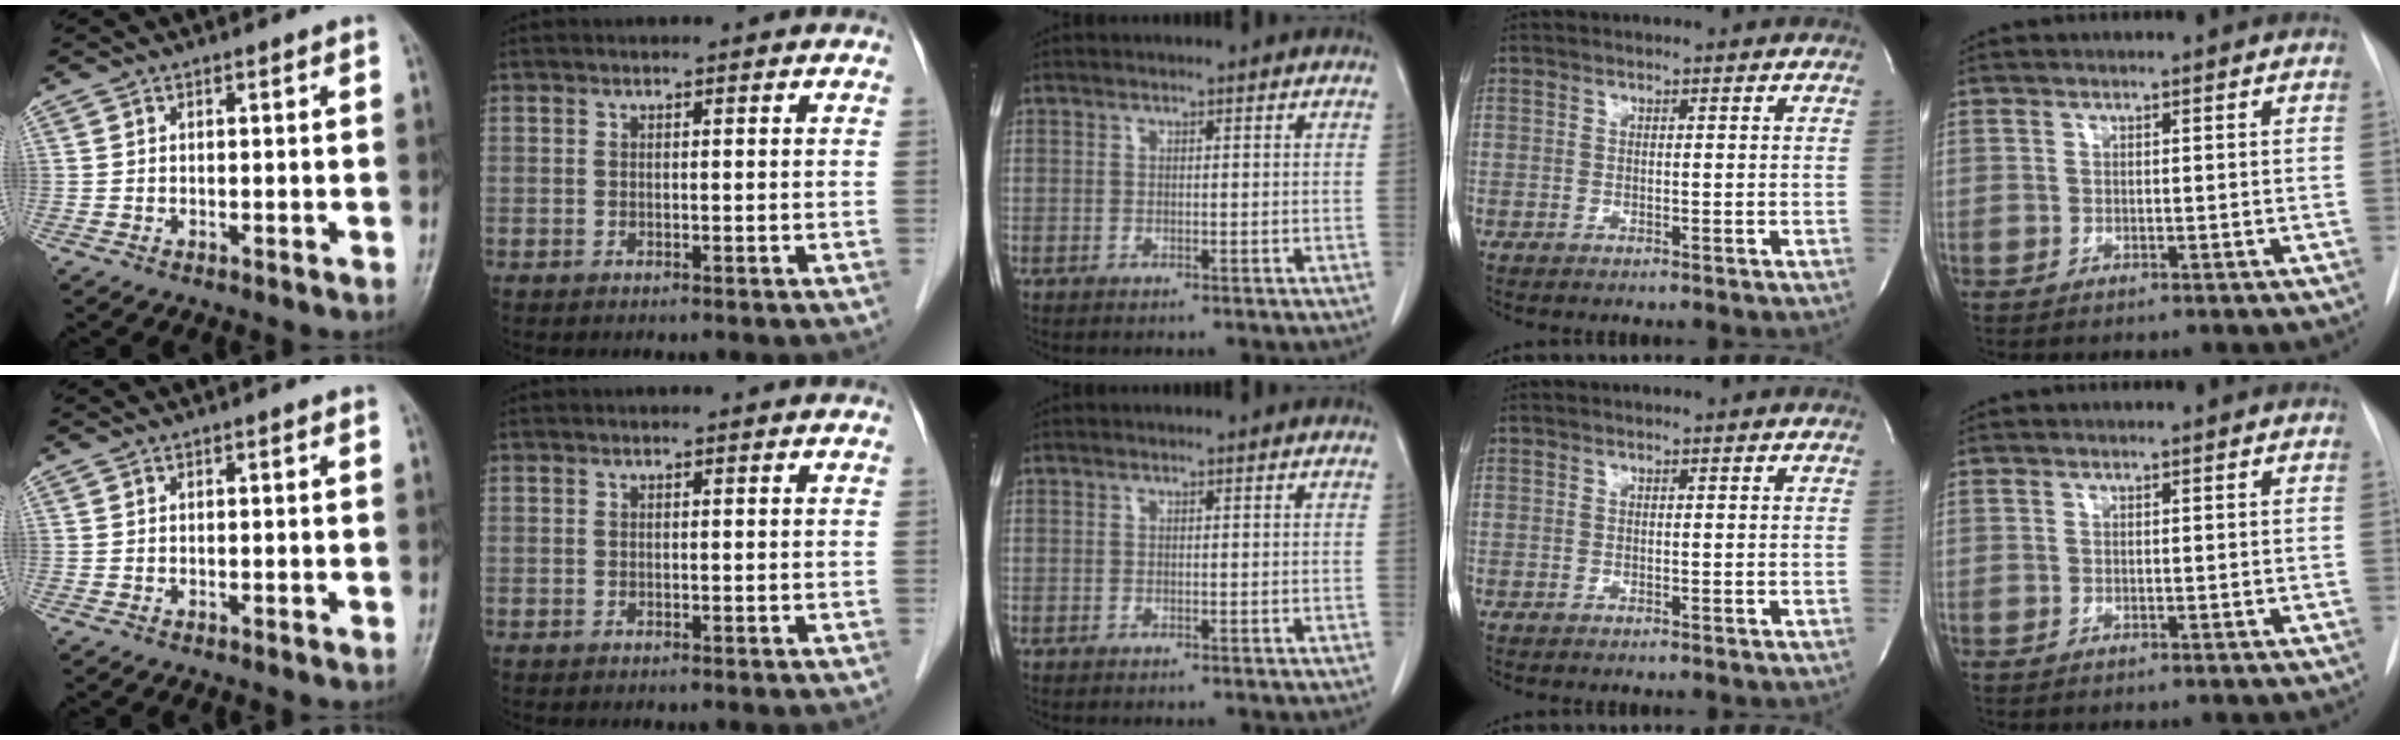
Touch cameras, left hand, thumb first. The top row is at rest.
{}